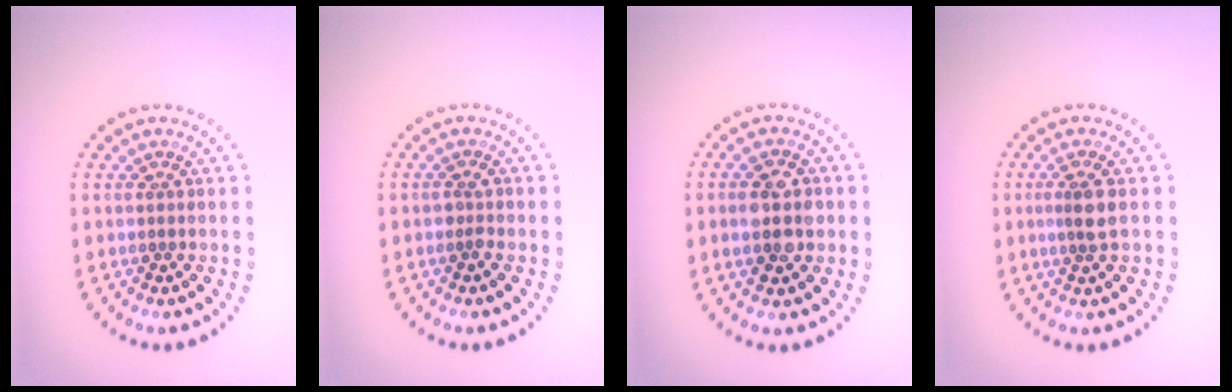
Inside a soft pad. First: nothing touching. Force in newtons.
{"total": 0.7, "press": 0.6, "slide": 0.2}
{"total": 3.6, "press": 3.6, "slide": 0.1}
{"total": 2.1, "press": 1.7, "slide": 1.2}